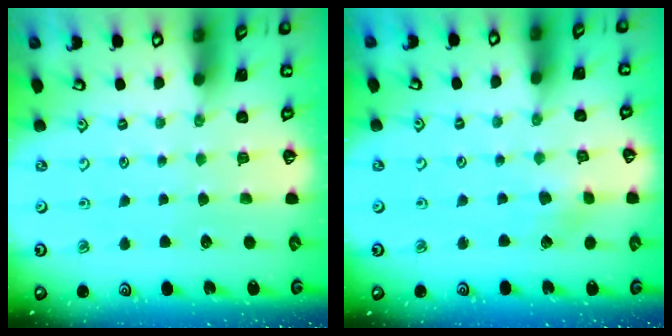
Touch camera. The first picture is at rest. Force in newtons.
{"total": 2.8, "press": 2.8, "slide": 0.2}